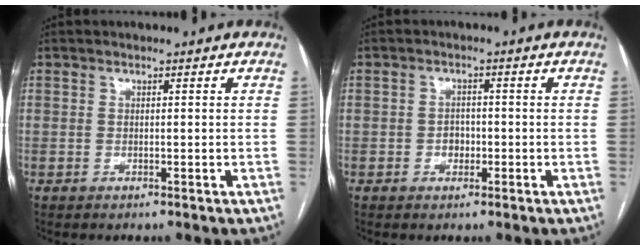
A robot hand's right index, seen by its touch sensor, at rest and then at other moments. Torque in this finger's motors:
{"motor_torque": [0.28, -0.24, 0.14, 0.03]}